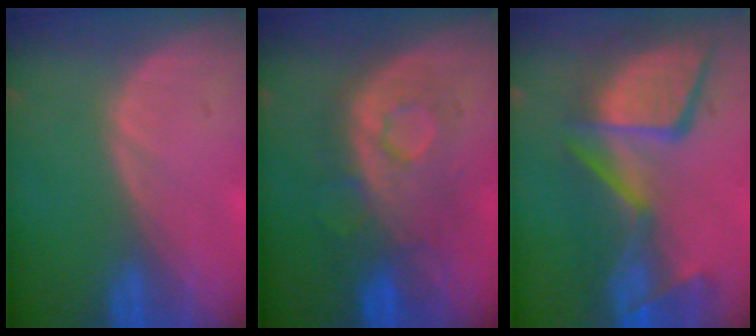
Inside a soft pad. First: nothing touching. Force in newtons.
{"total": 8.3, "press": 8.3, "slide": 0.9}
{"total": 13.2, "press": 11.2, "slide": 6.9}